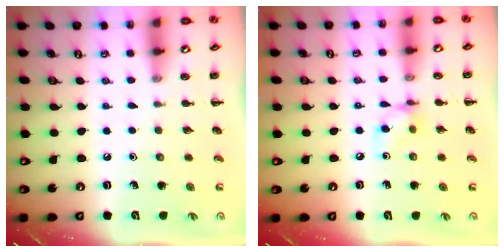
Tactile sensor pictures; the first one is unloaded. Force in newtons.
{"total": 7.0, "press": 7.0, "slide": 0.6}